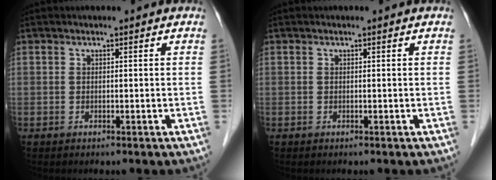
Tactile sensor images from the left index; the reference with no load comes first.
{"total": 0.0}